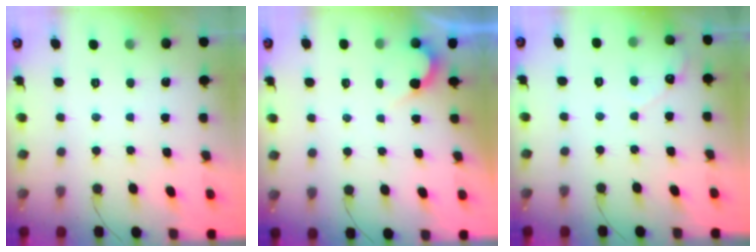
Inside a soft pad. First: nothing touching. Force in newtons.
{"total": 2.1, "press": 2.1, "slide": 0.1}
{"total": 2.8, "press": 2.8, "slide": 0.2}